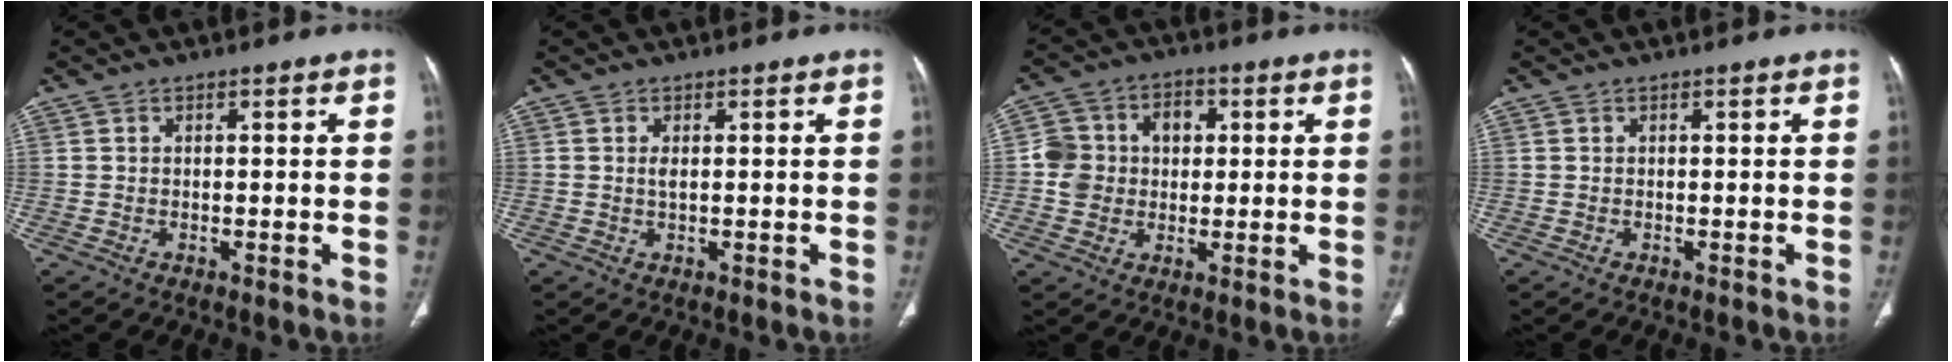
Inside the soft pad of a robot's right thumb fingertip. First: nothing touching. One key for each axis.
{"total": 1.1, "fx": 0.2, "fy": 0.3, "fz": 1.0, "tx": -0.025, "ty": -0.001, "tz": 0.006}
{"total": 9.5, "fx": 0.8, "fy": 8.2, "fz": 4.7, "tx": -0.056, "ty": 0.020, "tz": 0.008}
{"total": 0.0}